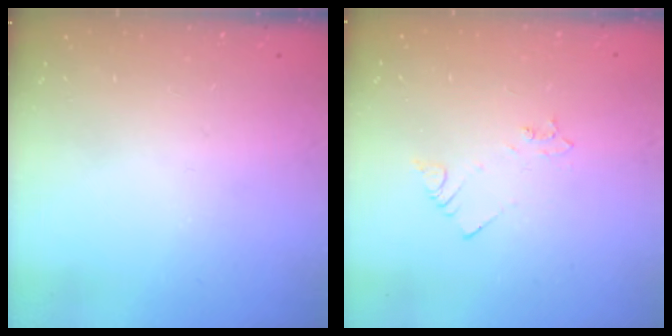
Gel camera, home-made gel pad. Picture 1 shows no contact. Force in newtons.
{"total": 2.1, "press": 2.1, "slide": 0.3}